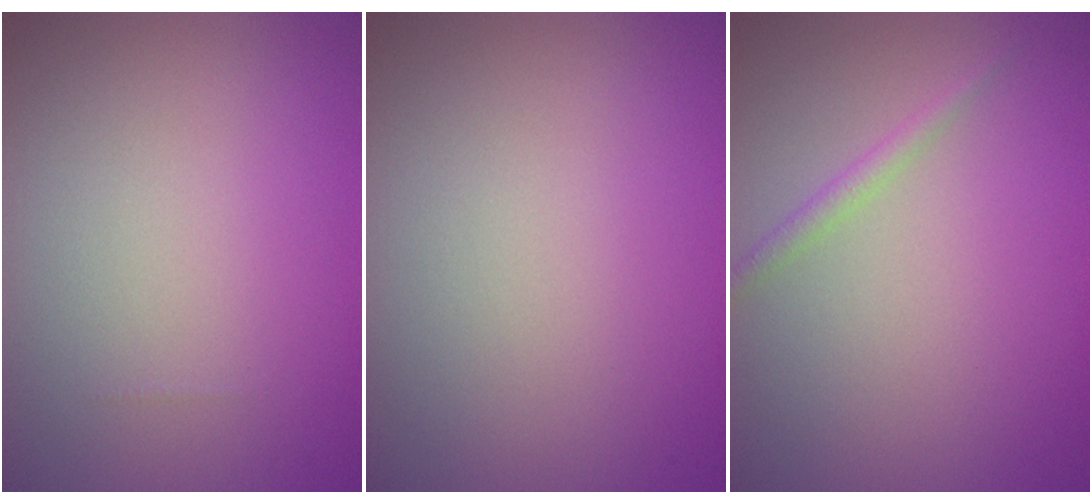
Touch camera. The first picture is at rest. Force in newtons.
{"total": 0.0}
{"total": 1.1, "press": 1.1, "slide": 0.1}